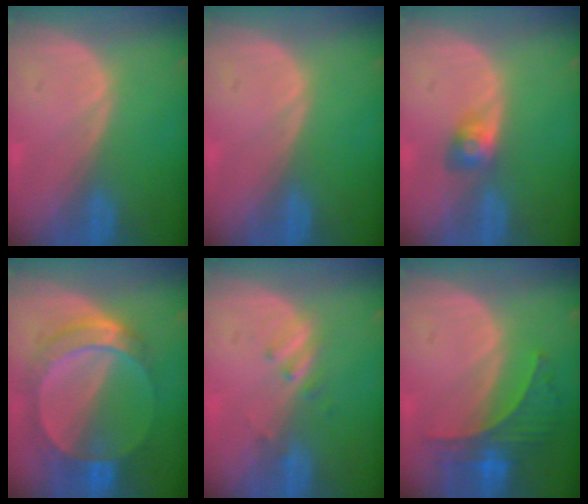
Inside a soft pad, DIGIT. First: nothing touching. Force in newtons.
{"total": 0.0}
{"total": 2.8, "press": 2.6, "slide": 1.1}
{"total": 7.8, "press": 7.5, "slide": 2.0}
{"total": 2.5, "press": 2.2, "slide": 1.2}
{"total": 6.1, "press": 6.0, "slide": 1.0}